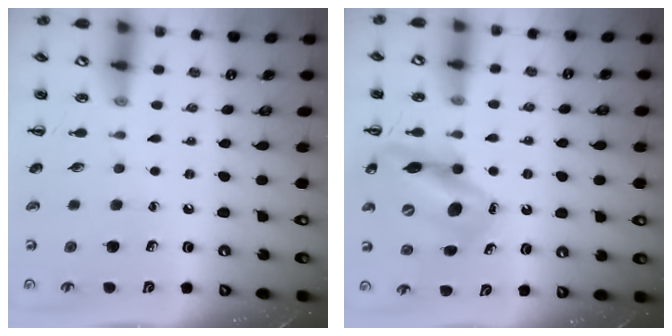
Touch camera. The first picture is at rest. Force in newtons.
{"total": 12.7, "press": 12.2, "slide": 3.4}